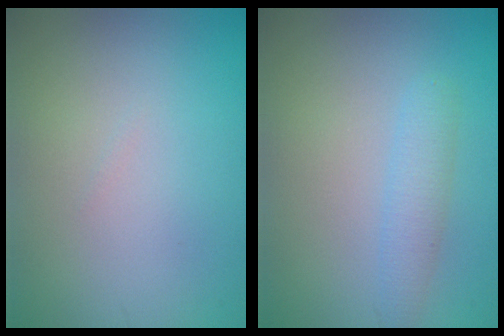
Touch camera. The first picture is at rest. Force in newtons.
{"total": 1.9, "press": 1.9, "slide": 0.1}